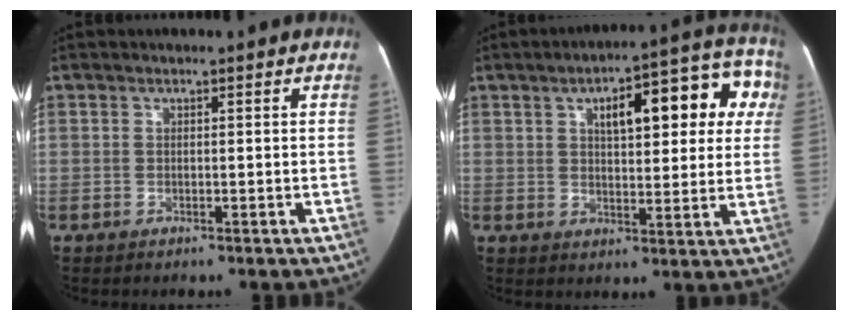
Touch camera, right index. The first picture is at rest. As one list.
[{"total": 14.9, "force": [4.9, 5.4, 13.0], "torque": [-0.148, 0.043, 0.058]}]